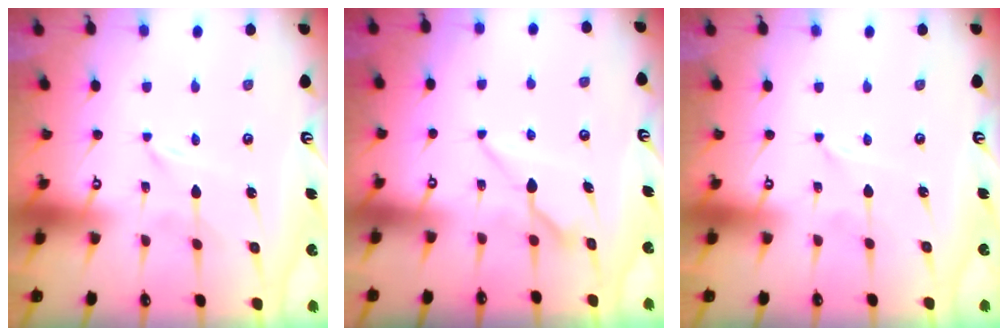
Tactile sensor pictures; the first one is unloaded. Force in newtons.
{"total": 7.5, "press": 7.5, "slide": 0.8}
{"total": 0.0}